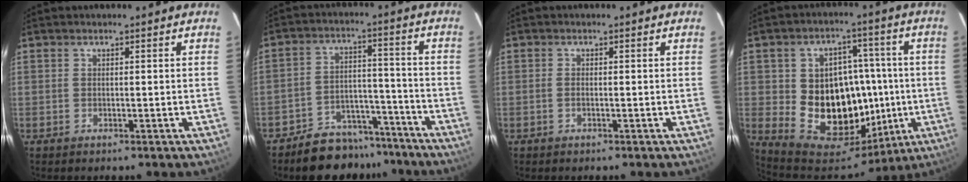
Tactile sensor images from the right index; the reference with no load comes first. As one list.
[{"total": 12.1, "force": [-10.2, 6.0, 2.5], "torque": [-0.053, 0.042, -0.136]}, {"total": 0.6, "force": [-0.2, 0.3, 0.5], "torque": [-0.011, 0.000, -0.004]}, {"total": 18.3, "force": [-1.2, 15.1, 10.2], "torque": [-0.193, 0.023, 0.009]}]